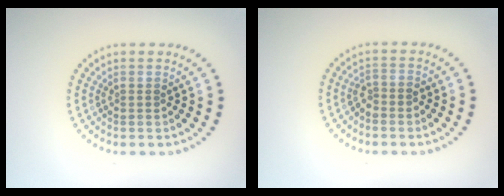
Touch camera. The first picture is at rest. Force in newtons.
{"total": 1.3, "press": 1.1, "slide": 0.7}